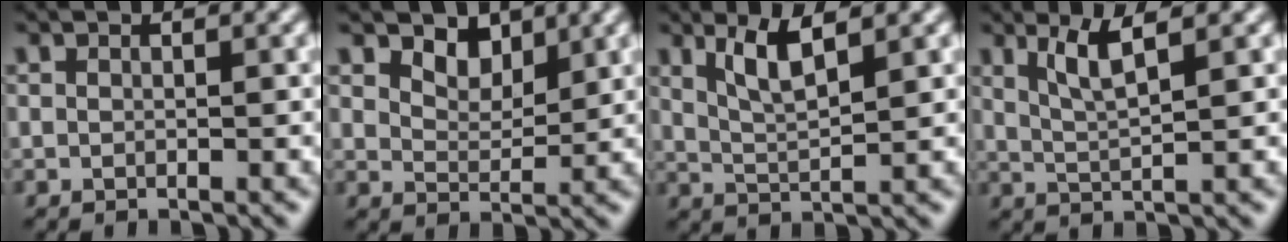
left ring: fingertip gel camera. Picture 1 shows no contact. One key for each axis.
{"total": 2.9, "fx": 2.2, "fy": 1.4, "fz": 1.2, "tx": -0.028, "ty": -0.013, "tz": 0.036}
{"total": 3.4, "fx": 2.0, "fy": 0.7, "fz": 2.7, "tx": -0.052, "ty": -0.005, "tz": 0.041}
{"total": 3.2, "fx": 1.7, "fy": 0.6, "fz": 2.6, "tx": -0.049, "ty": -0.003, "tz": 0.036}